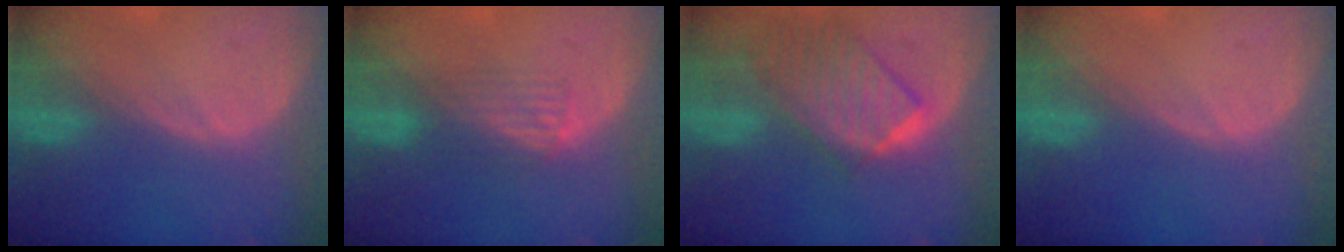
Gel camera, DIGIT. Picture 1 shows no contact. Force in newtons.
{"total": 3.7, "press": 3.5, "slide": 1.1}
{"total": 9.8, "press": 8.6, "slide": 4.7}
{"total": 0.0}